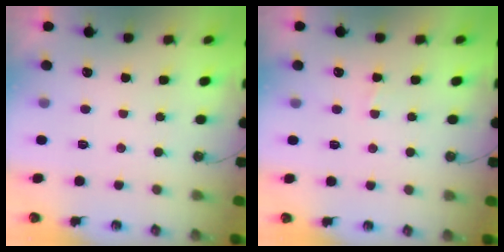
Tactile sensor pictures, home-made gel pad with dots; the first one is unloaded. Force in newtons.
{"total": 1.4, "press": 1.3, "slide": 0.2}